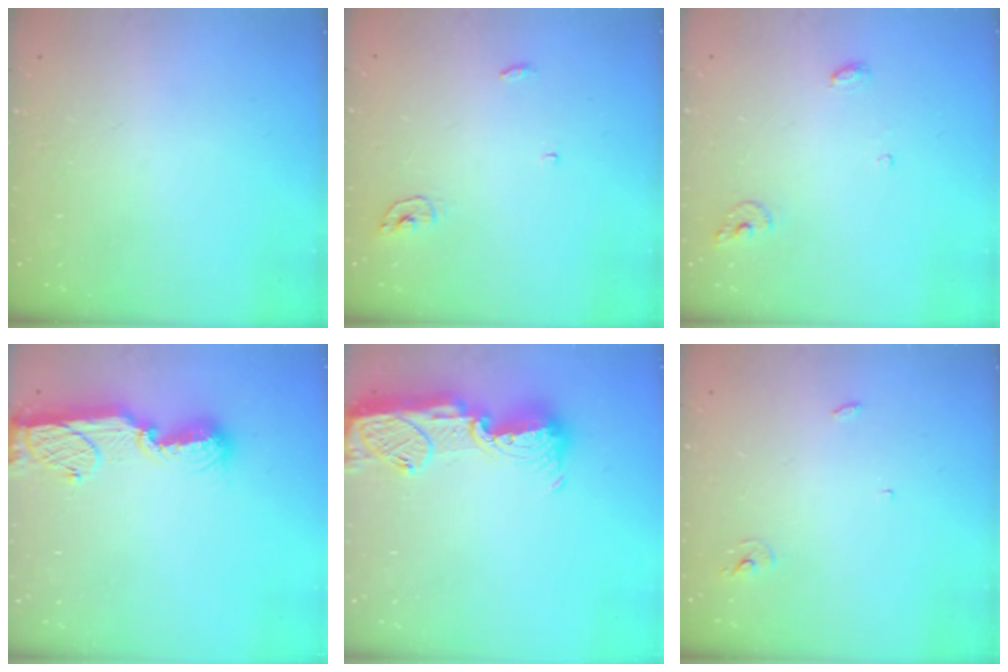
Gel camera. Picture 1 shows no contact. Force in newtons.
{"total": 3.7, "press": 3.6, "slide": 0.3}
{"total": 5.0, "press": 5.0, "slide": 0.4}
{"total": 11.5, "press": 11.4, "slide": 1.2}
{"total": 14.9, "press": 14.9, "slide": 1.0}
{"total": 2.4, "press": 2.4, "slide": 0.1}